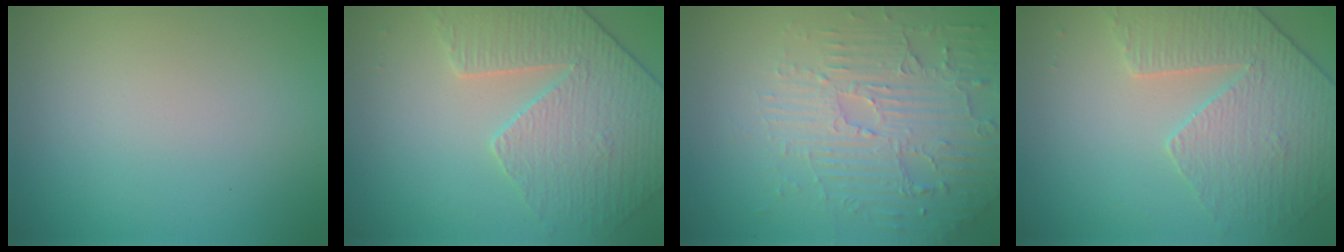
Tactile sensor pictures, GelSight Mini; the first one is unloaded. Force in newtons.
{"total": 4.2, "press": 4.1, "slide": 0.8}
{"total": 5.5, "press": 3.8, "slide": 4.0}
{"total": 4.0, "press": 3.7, "slide": 1.5}